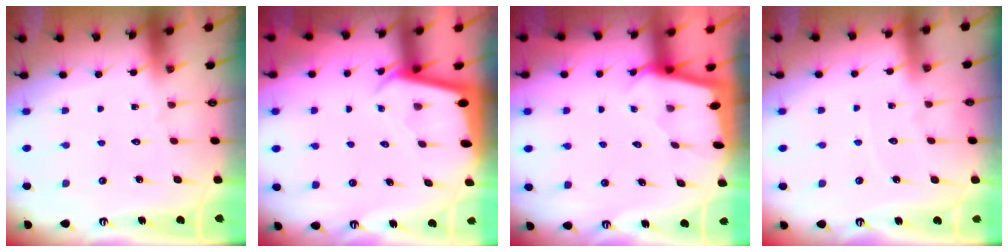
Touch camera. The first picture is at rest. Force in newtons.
{"total": 2.2, "press": 2.2, "slide": 0.1}
{"total": 1.8, "press": 1.8, "slide": 0.2}
{"total": 2.6, "press": 2.6, "slide": 0.4}